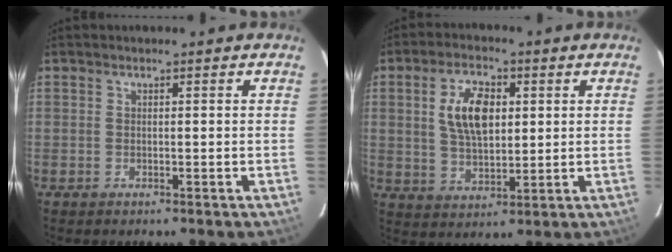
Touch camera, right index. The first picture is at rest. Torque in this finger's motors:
{"motor_torque": [0.37, 0.06, 0.26, 0.08]}